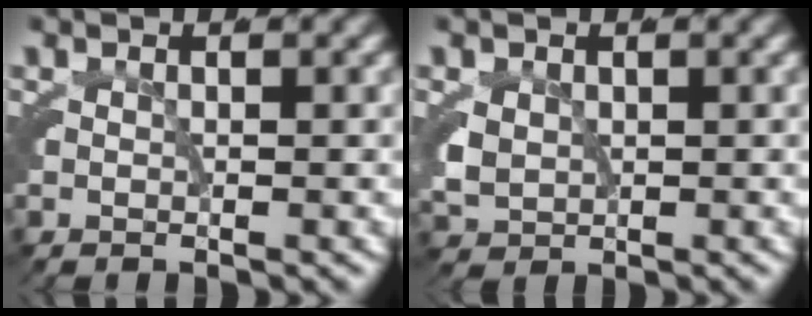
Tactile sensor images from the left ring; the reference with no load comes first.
{"total": 2.4, "force": [-0.1, 2.2, 0.9], "torque": [-0.045, -0.016, 0.012]}